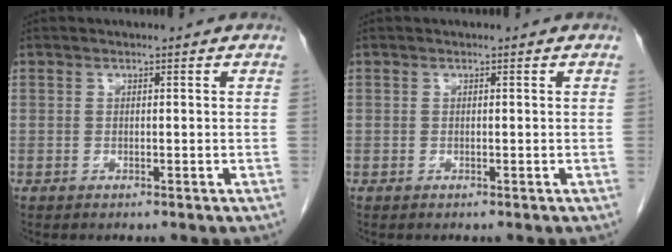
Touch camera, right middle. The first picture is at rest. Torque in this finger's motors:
{"motor_torque": [0.49, -0.31, -0.02, 0.00]}